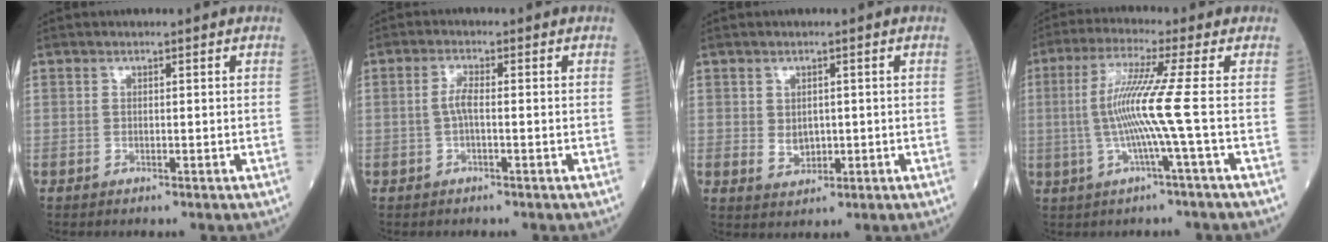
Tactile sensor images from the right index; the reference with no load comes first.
{"total": 2.3, "force": [-0.3, 0.4, 2.3], "torque": [-0.046, 0.003, -0.006]}
{"total": 2.6, "force": [0.1, 2.0, 1.7], "torque": [-0.029, -0.001, 0.010]}
{"total": 8.6, "force": [-0.7, -2.0, 8.3], "torque": [-0.172, 0.004, -0.012]}